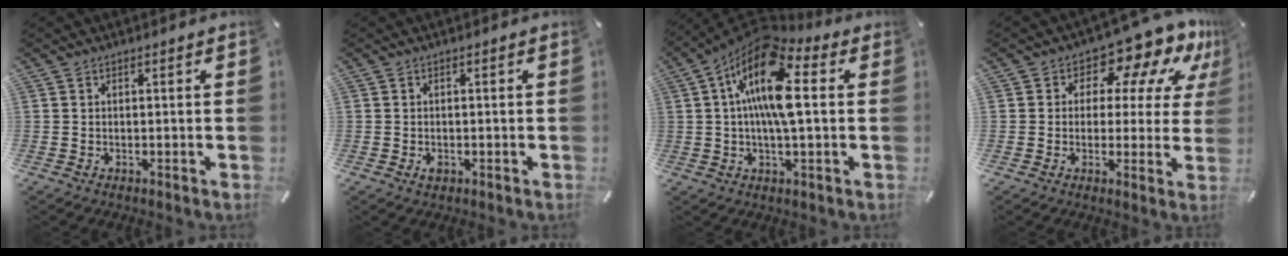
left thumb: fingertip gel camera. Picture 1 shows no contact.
{"total": 1.5, "force": [-0.5, 0.9, 1.0], "torque": [-0.019, 0.003, -0.010]}
{"total": 16.7, "force": [3.1, 6.6, 15.0], "torque": [-0.285, -0.016, 0.049]}
{"total": 11.8, "force": [7.4, 6.3, 6.7], "torque": [-0.094, -0.058, 0.124]}